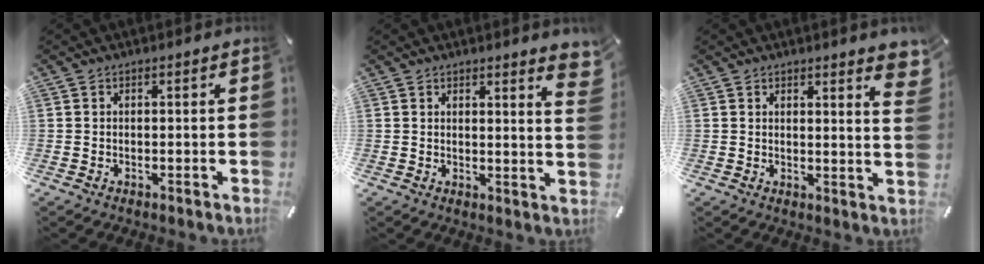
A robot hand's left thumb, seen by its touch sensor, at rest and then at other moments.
{"total": 3.9, "force": [3.0, 0.6, 2.4], "torque": [-0.032, -0.017, 0.048]}
{"total": 4.1, "force": [3.1, 0.7, 2.7], "torque": [-0.036, -0.019, 0.050]}